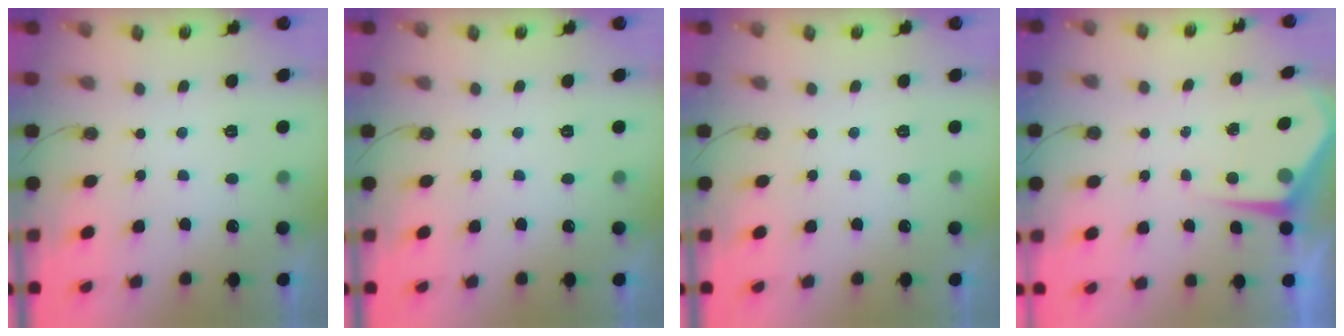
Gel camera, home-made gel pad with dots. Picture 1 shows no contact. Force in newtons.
{"total": 0.0}
{"total": 0.0}
{"total": 4.8, "press": 4.8, "slide": 0.4}